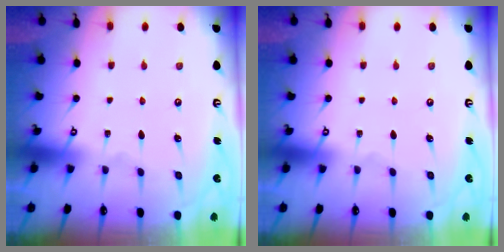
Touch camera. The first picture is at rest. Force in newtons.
{"total": 0.0}